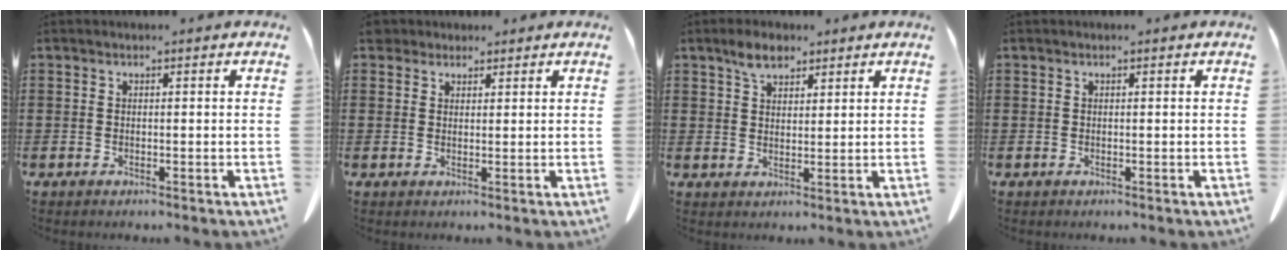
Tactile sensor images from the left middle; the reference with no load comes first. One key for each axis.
{"total": 2.7, "fx": 2.2, "fy": 1.3, "fz": 0.7, "tx": -0.013, "ty": 0.004, "tz": 0.043}
{"total": 4.2, "fx": 3.1, "fy": 2.1, "fz": 2.0, "tx": -0.040, "ty": 0.004, "tz": 0.056}
{"total": 0.0}